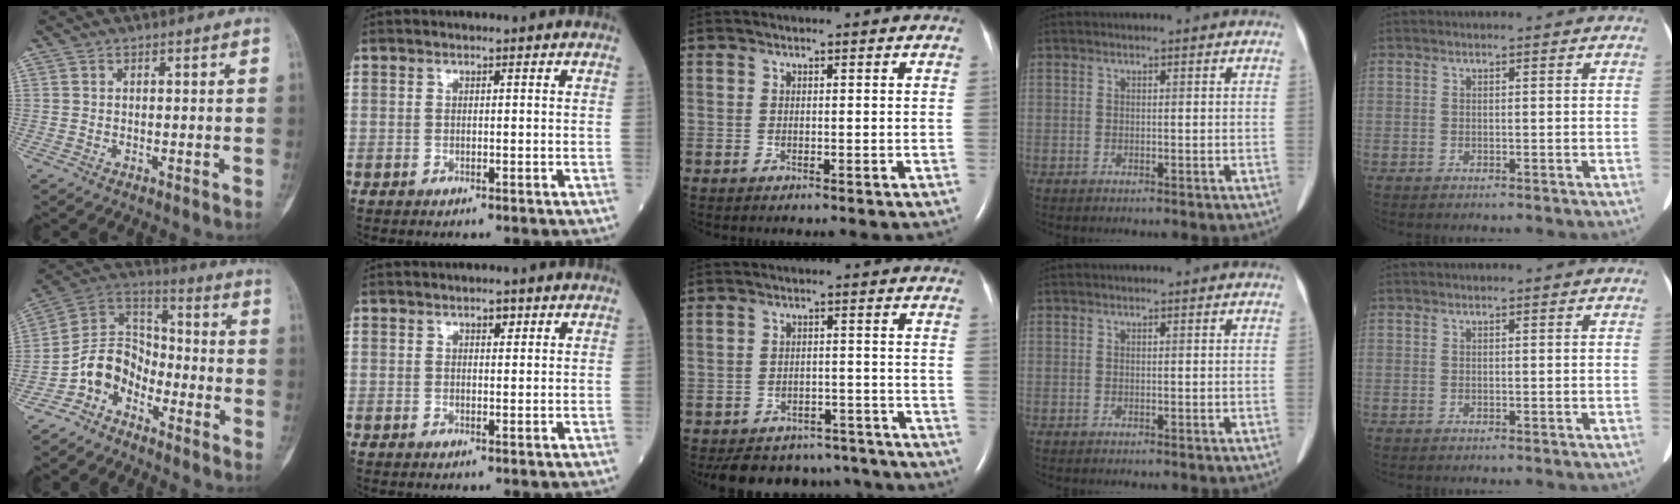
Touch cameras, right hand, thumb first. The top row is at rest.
{"thumb": {"total": 10.2, "force": [-6.2, 7.2, 3.7], "torque": [-0.047, 0.081, -0.138]}, "index": {"total": 1.4, "force": [0.8, 0.5, 1.0], "torque": [-0.014, 0.001, 0.011]}, "middle": {"total": 14.9, "force": [-13.2, 6.1, 3.3], "torque": [-0.064, 0.015, -0.161]}}